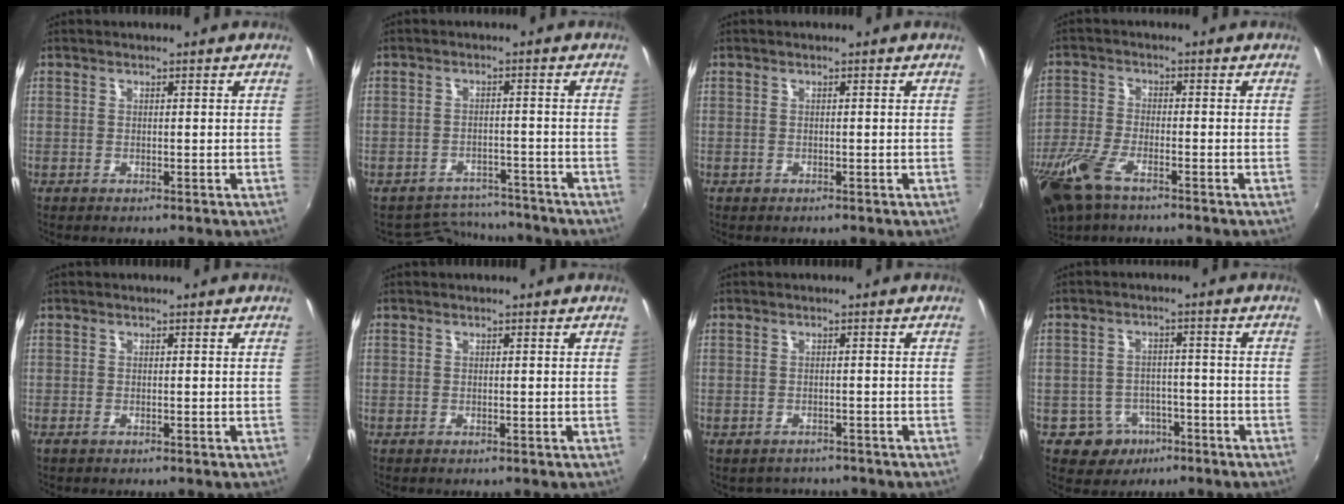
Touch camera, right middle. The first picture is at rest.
{"total": 8.2, "force": [-7.6, 2.8, 0.4], "torque": [-0.020, 0.015, -0.109]}
{"total": 0.7, "force": [-0.3, 0.6, 0.2], "torque": [-0.003, -0.001, -0.004]}
{"total": 11.4, "force": [-7.2, 4.7, 7.4], "torque": [-0.185, -0.028, -0.147]}
{"total": 0.9, "force": [-0.5, 0.4, 0.5], "torque": [-0.010, -0.005, -0.011]}
{"total": 0.0}
{"total": 3.8, "force": [-3.2, 1.9, 0.6], "torque": [-0.019, -0.013, -0.045]}
{"total": 6.8, "force": [-3.7, 5.6, 1.2], "torque": [-0.036, 0.019, -0.044]}